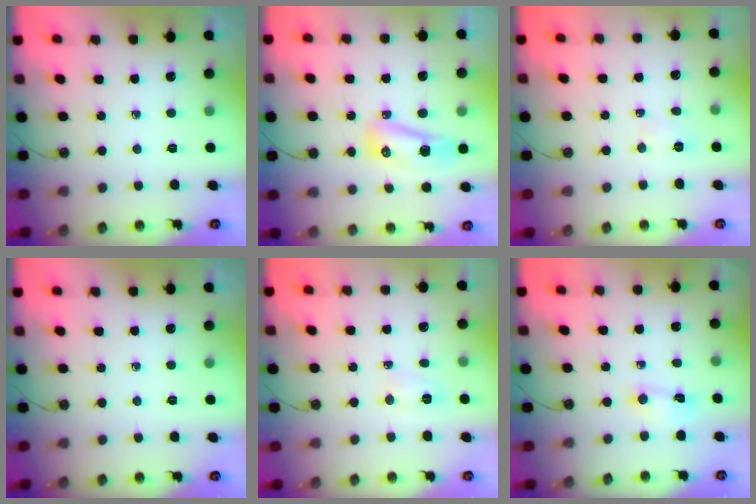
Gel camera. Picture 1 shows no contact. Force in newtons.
{"total": 9.6, "press": 8.8, "slide": 3.7}
{"total": 2.8, "press": 2.7, "slide": 0.8}
{"total": 0.0}
{"total": 4.1, "press": 4.0, "slide": 0.6}
{"total": 3.5, "press": 3.4, "slide": 0.6}